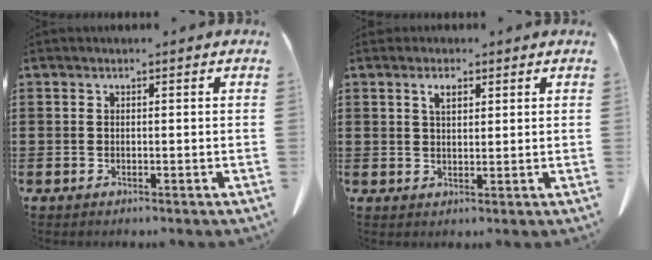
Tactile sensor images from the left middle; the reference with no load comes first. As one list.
[{"total": 2.6, "force": [1.6, 1.1, 1.8], "torque": [-0.031, 0.001, 0.027]}]